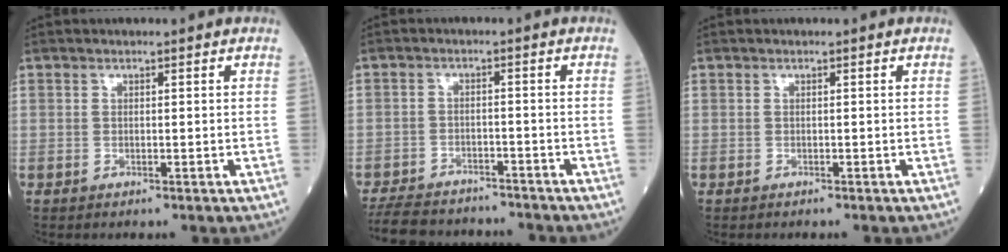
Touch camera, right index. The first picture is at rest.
{"total": 12.3, "force": [-11.0, 4.1, 3.5], "torque": [-0.071, 0.002, -0.158]}
{"total": 0.0}